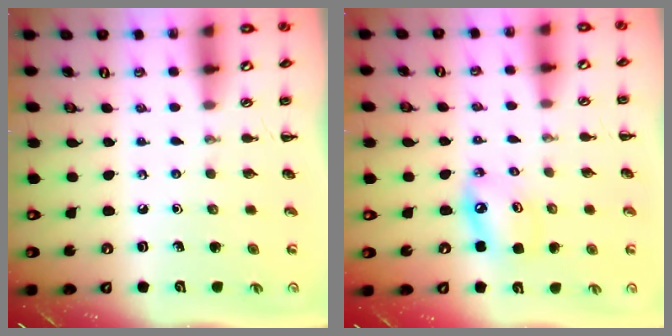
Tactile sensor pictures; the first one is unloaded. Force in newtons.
{"total": 6.4, "press": 6.2, "slide": 1.3}